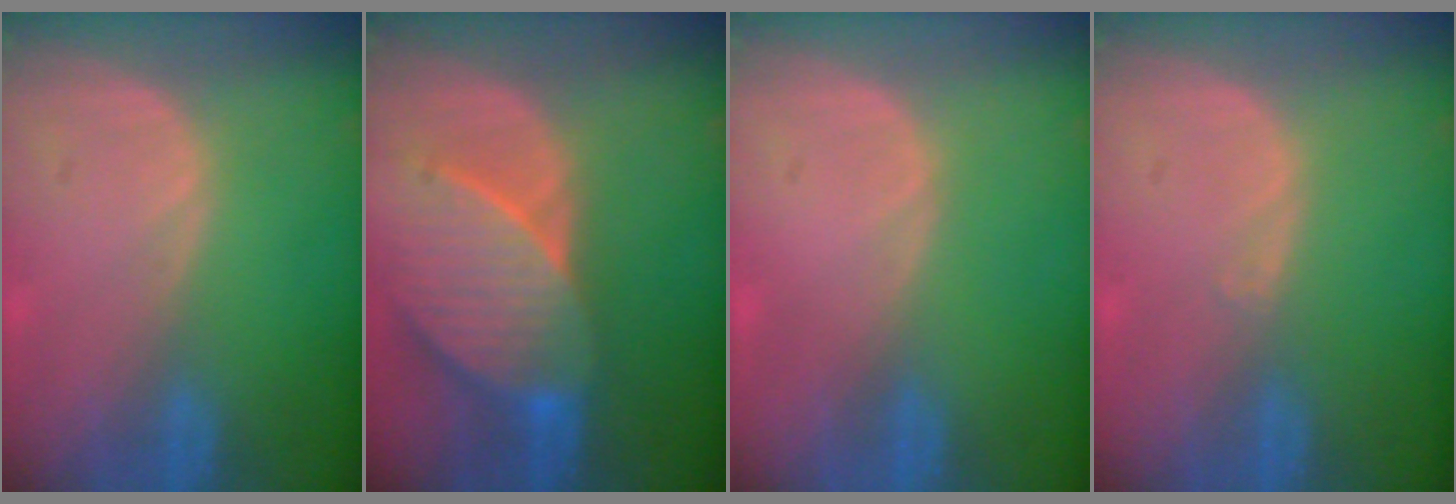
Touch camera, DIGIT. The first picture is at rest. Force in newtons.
{"total": 9.2, "press": 8.6, "slide": 3.4}
{"total": 0.0}
{"total": 0.6, "press": 0.4, "slide": 0.4}